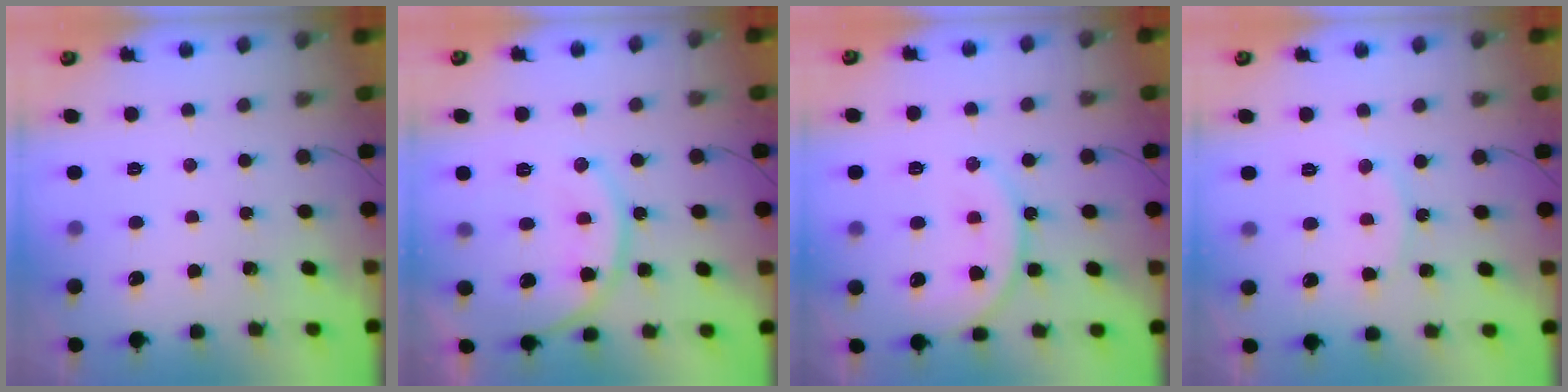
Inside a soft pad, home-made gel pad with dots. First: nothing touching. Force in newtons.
{"total": 15.1, "press": 15.0, "slide": 1.7}
{"total": 15.0, "press": 14.9, "slide": 1.7}
{"total": 8.3, "press": 8.3, "slide": 0.5}